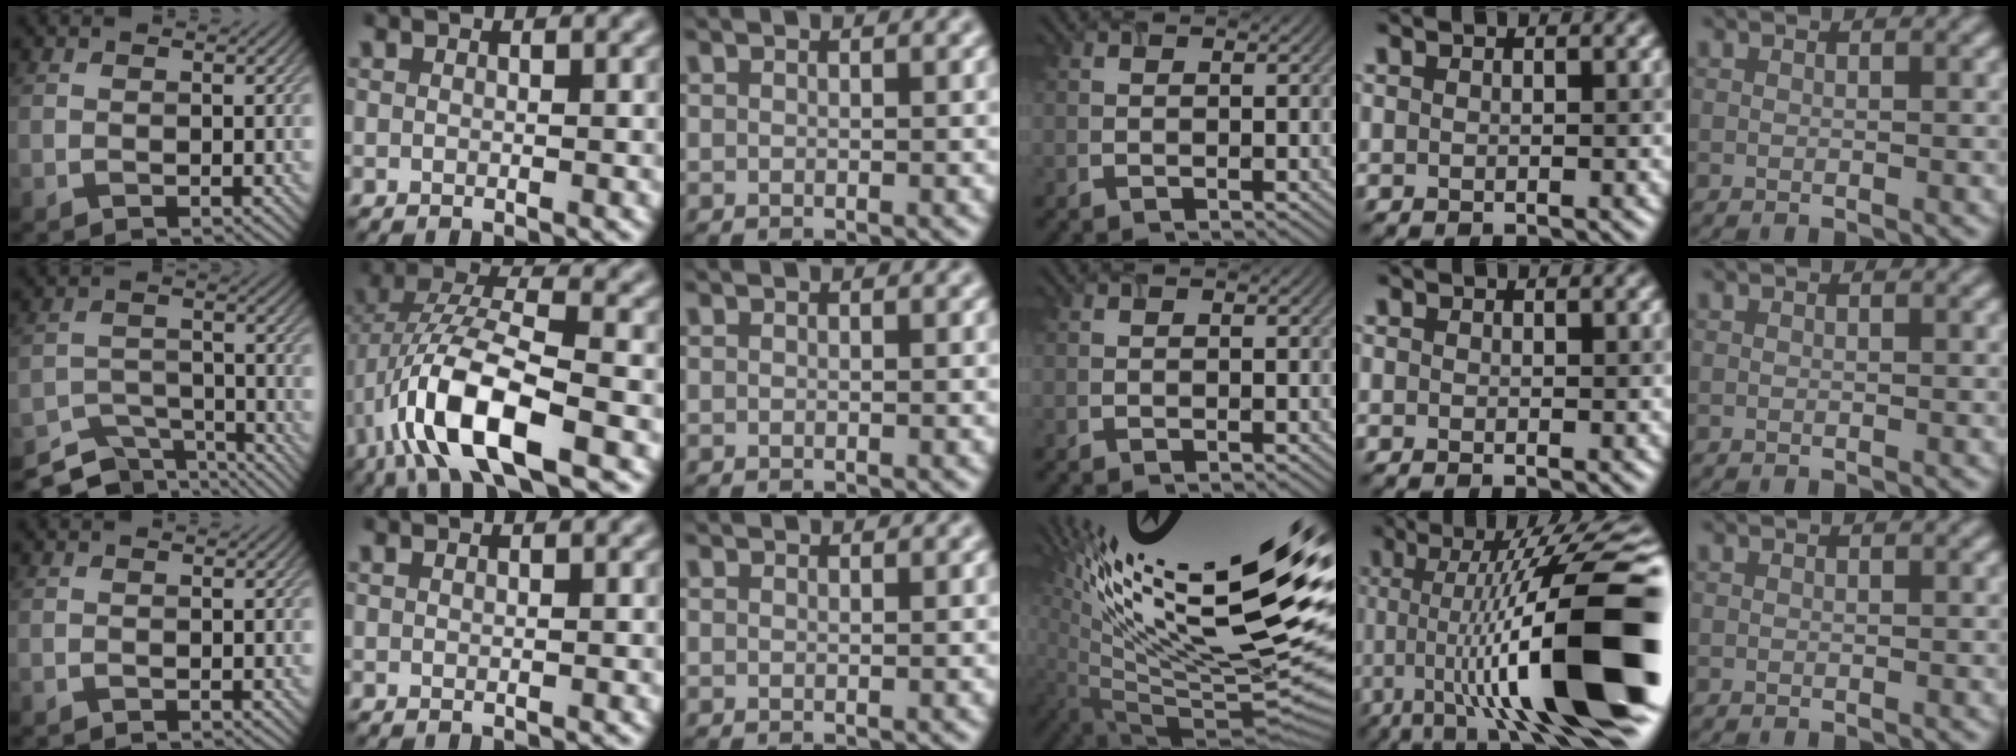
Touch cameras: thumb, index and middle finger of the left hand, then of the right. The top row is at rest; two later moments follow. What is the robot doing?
{"motion": "screw", "object": "timer"}